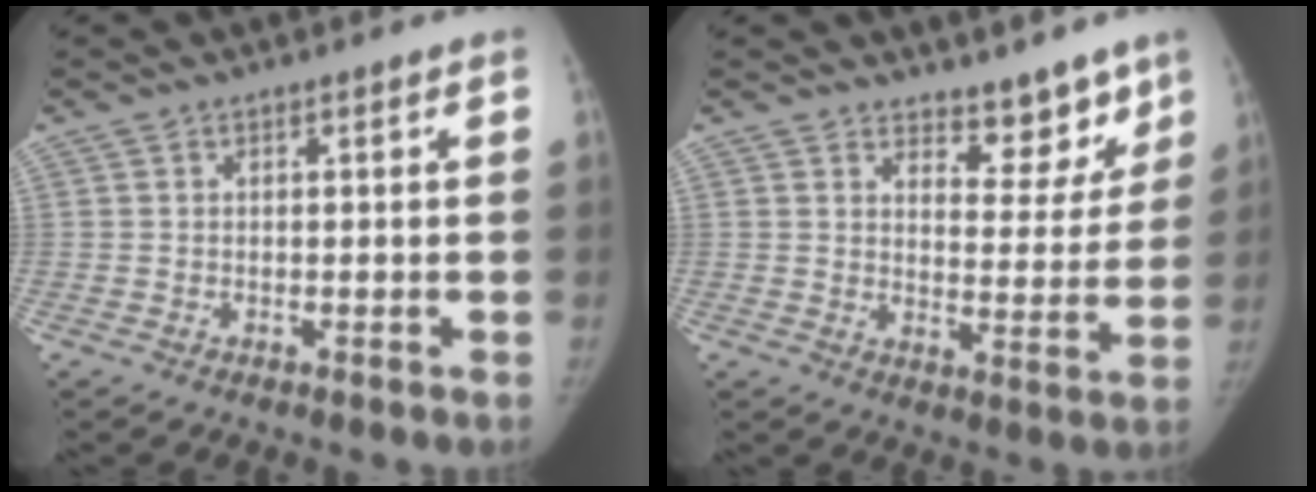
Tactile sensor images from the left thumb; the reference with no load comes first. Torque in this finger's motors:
{"motor_torque": [0.08, 0.09, 0.01, 0.33, -0.01]}